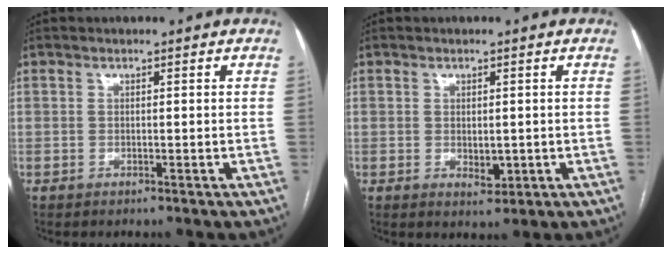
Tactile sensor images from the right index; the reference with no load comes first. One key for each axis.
{"total": 2.7, "fx": -0.3, "fy": 1.6, "fz": 2.1, "tx": -0.032, "ty": -0.006, "tz": 0.004}